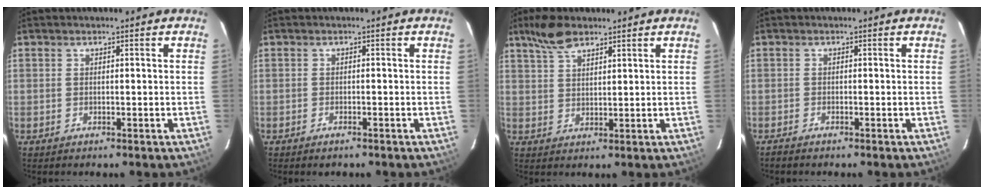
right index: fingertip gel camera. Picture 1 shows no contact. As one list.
[{"total": 1.4, "force": [-1.1, 0.5, 0.6], "torque": [-0.014, 0.001, -0.019]}, {"total": 6.0, "force": [4.5, 2.2, 3.3], "torque": [-0.066, 0.014, 0.086]}, {"total": 1.5, "force": [-1.4, 0.2, 0.6], "torque": [-0.022, -0.003, -0.027]}]